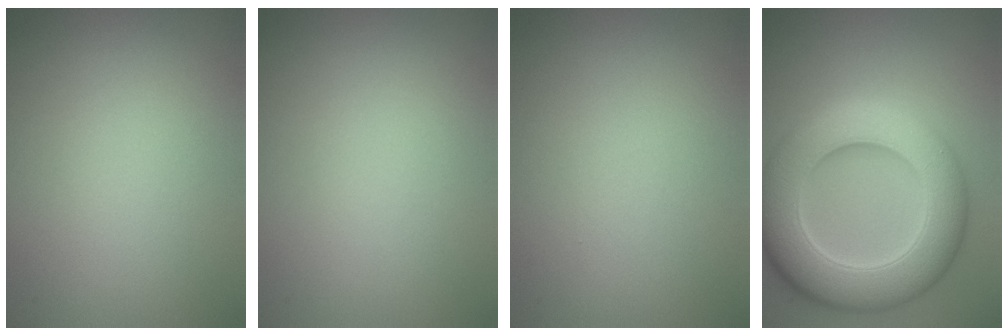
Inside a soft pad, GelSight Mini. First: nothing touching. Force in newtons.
{"total": 0.0}
{"total": 0.0}
{"total": 11.0, "press": 11.0, "slide": 0.5}